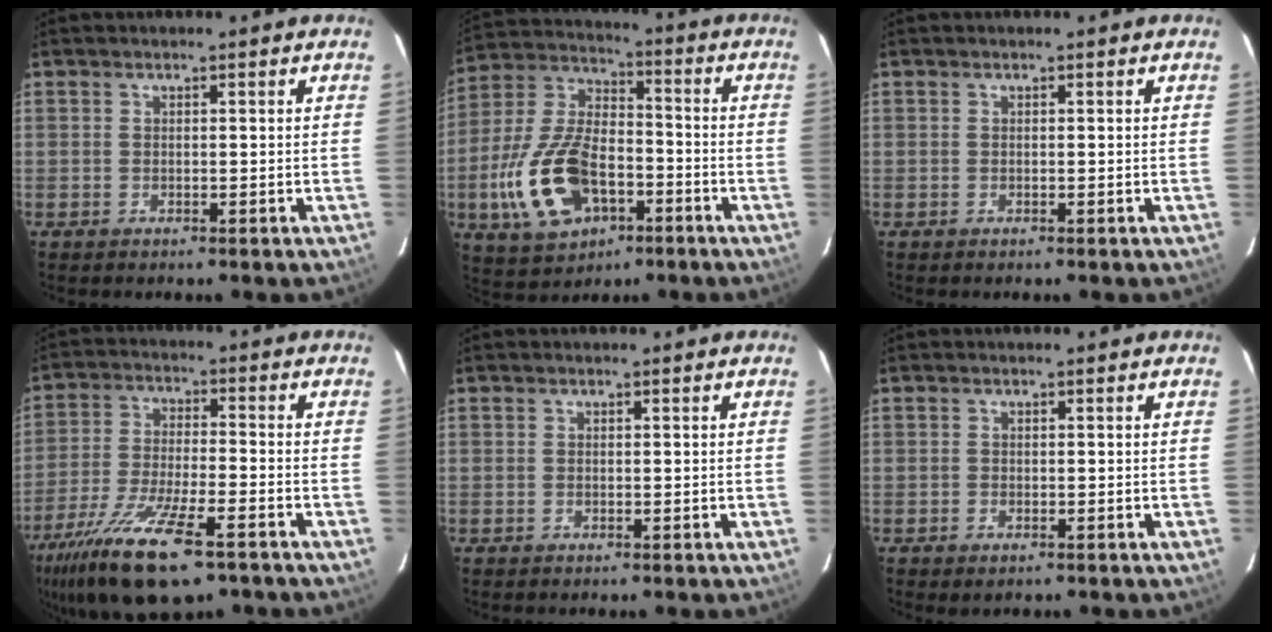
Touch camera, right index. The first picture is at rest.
{"total": 18.2, "force": [-6.4, 10.3, 13.6], "torque": [-0.303, -0.001, -0.106]}
{"total": 0.0}
{"total": 17.9, "force": [-11.7, 5.0, 12.7], "torque": [-0.260, -0.052, -0.211]}
{"total": 0.0}
{"total": 1.3, "force": [-0.8, 0.9, 0.6], "torque": [-0.011, -0.003, -0.013]}